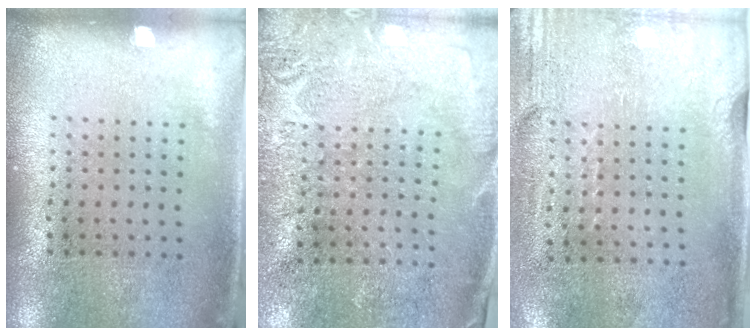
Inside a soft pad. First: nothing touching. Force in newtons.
{"total": 2.7, "press": 2.6, "slide": 0.6}
{"total": 2.9, "press": 2.5, "slide": 1.5}